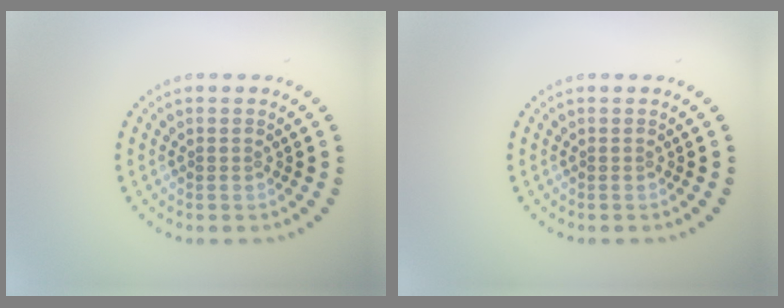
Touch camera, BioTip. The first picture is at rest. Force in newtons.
{"total": 0.0}